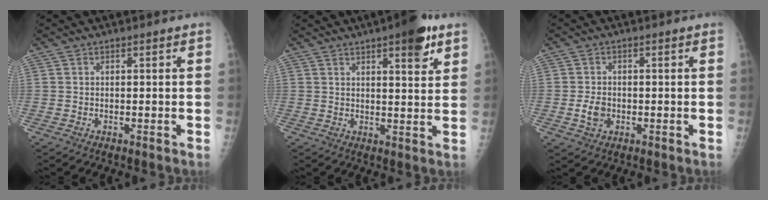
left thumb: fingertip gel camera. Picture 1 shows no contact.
{"total": 8.5, "force": [4.9, 2.4, 6.5], "torque": [-0.071, -0.021, 0.063]}
{"total": 3.5, "force": [-0.7, 2.6, 2.2], "torque": [-0.035, 0.001, -0.011]}